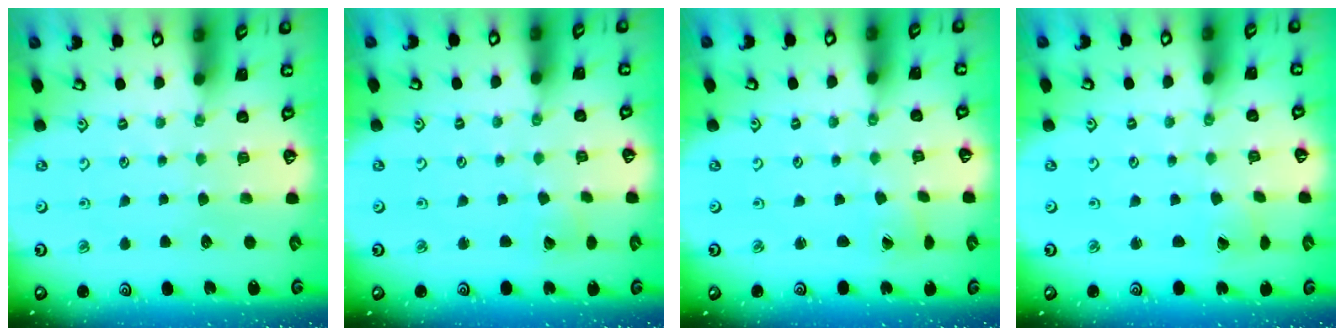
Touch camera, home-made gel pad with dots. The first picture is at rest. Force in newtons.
{"total": 2.8, "press": 2.8, "slide": 0.0}
{"total": 0.5, "press": 0.5, "slide": 0.1}
{"total": 1.7, "press": 1.7, "slide": 0.1}